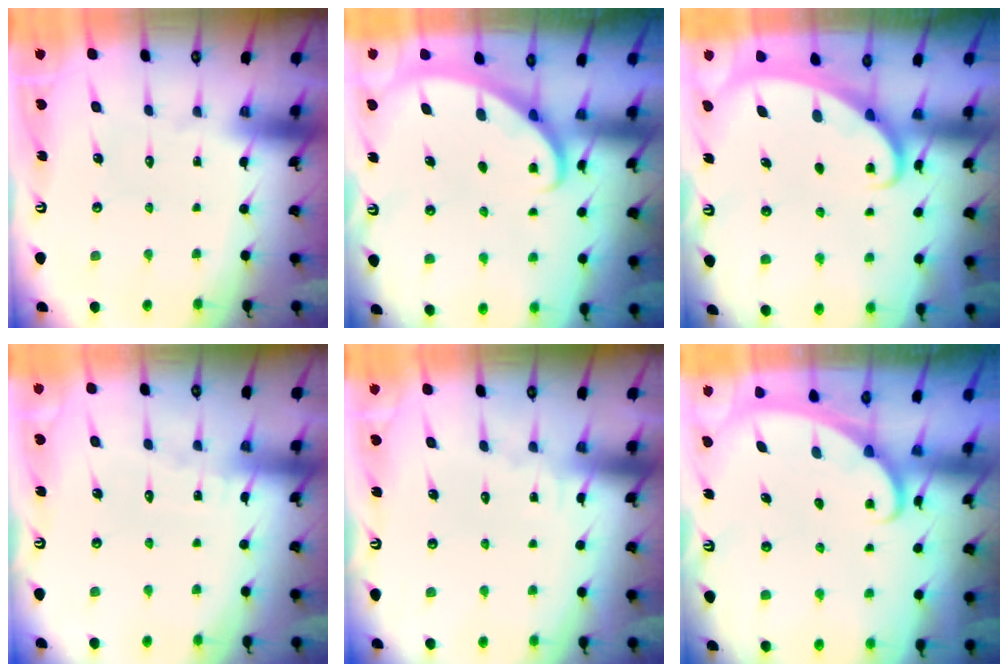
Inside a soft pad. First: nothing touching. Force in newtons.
{"total": 2.6, "press": 2.6, "slide": 0.1}
{"total": 2.0, "press": 2.0, "slide": 0.2}
{"total": 4.2, "press": 4.1, "slide": 0.4}
{"total": 2.9, "press": 2.9, "slide": 0.3}
{"total": 1.9, "press": 1.9, "slide": 0.1}